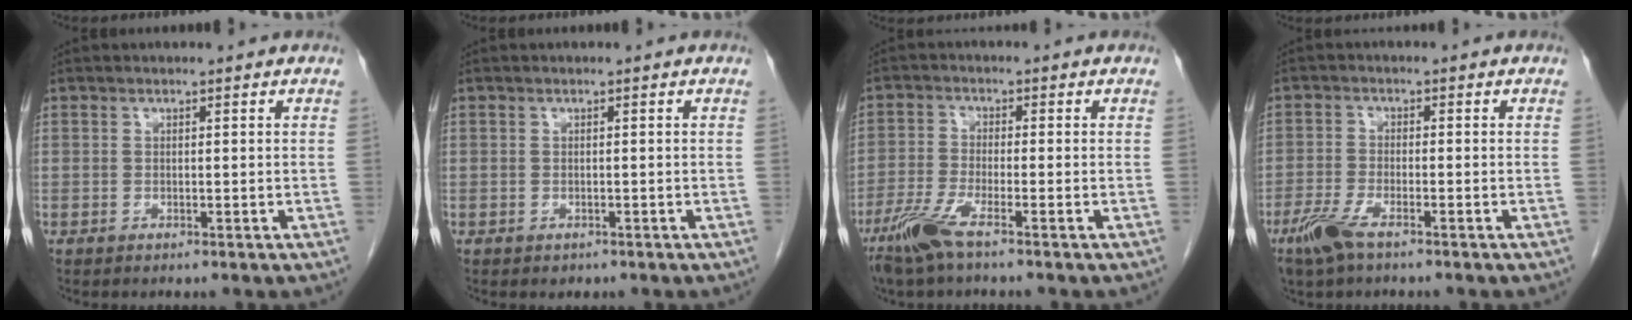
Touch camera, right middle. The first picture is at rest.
{"total": 0.7, "force": [-0.4, 0.6, 0.2], "torque": [-0.005, 0.001, -0.001]}
{"total": 5.7, "force": [-3.9, 0.3, 4.1], "torque": [-0.097, -0.014, -0.083]}
{"total": 5.0, "force": [-3.4, 1.1, 3.4], "torque": [-0.084, -0.010, -0.066]}